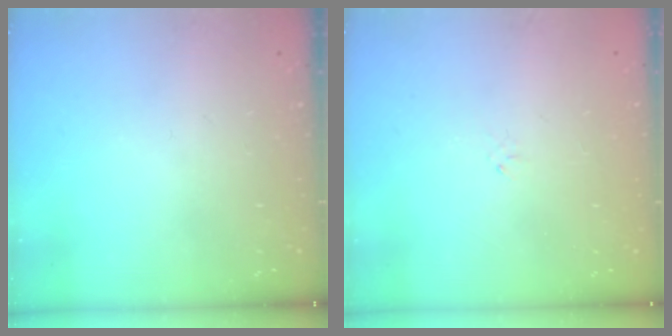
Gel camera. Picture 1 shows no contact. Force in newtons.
{"total": 1.2, "press": 1.2, "slide": 0.4}